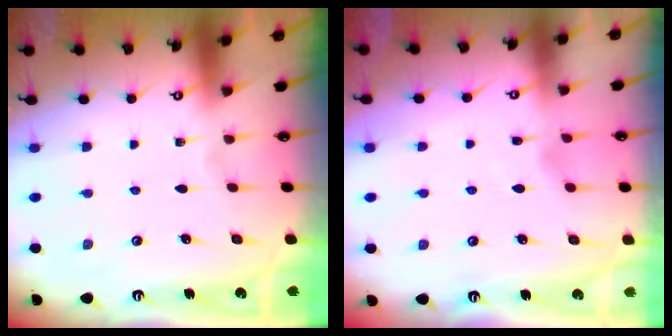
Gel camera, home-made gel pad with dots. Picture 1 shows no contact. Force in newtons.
{"total": 2.1, "press": 2.1, "slide": 0.3}